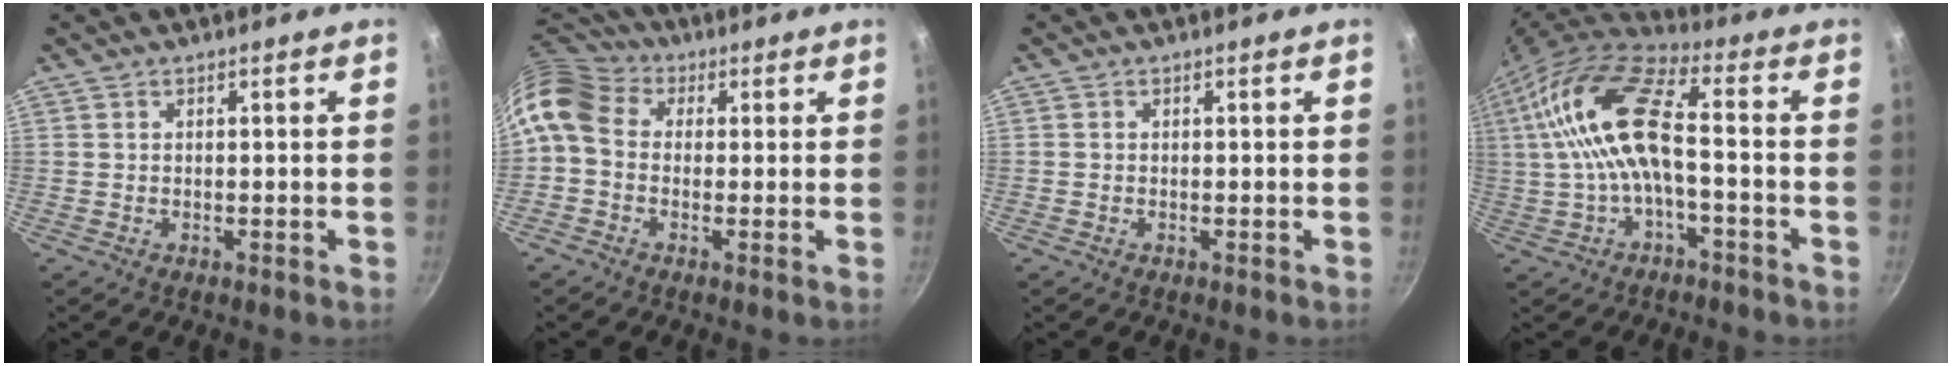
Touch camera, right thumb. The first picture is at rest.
{"total": 10.1, "force": [1.1, 8.0, 6.2], "torque": [-0.116, 0.025, 0.000]}
{"total": 0.0}
{"total": 16.3, "force": [-0.2, 6.6, 14.9], "torque": [-0.297, 0.039, -0.016]}